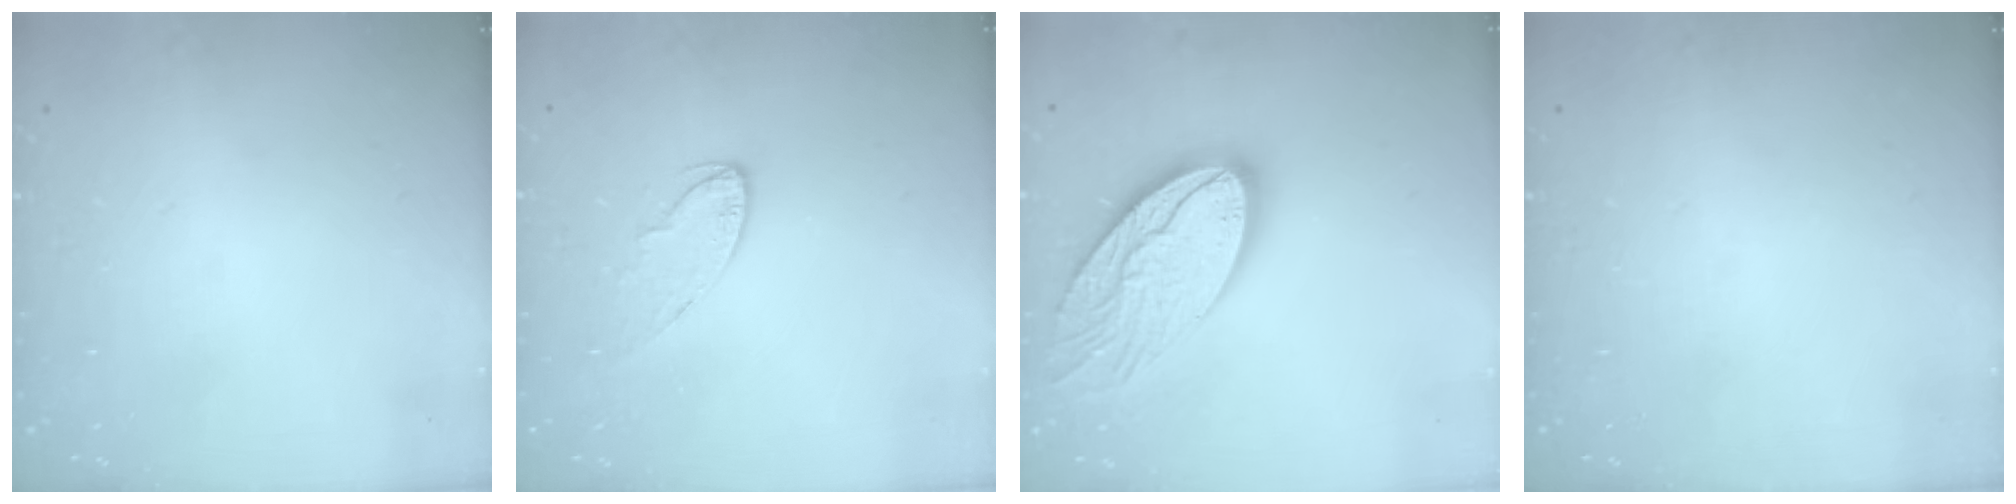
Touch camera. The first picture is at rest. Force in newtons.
{"total": 6.4, "press": 6.4, "slide": 0.3}
{"total": 20.0, "press": 19.9, "slide": 1.9}
{"total": 0.0}